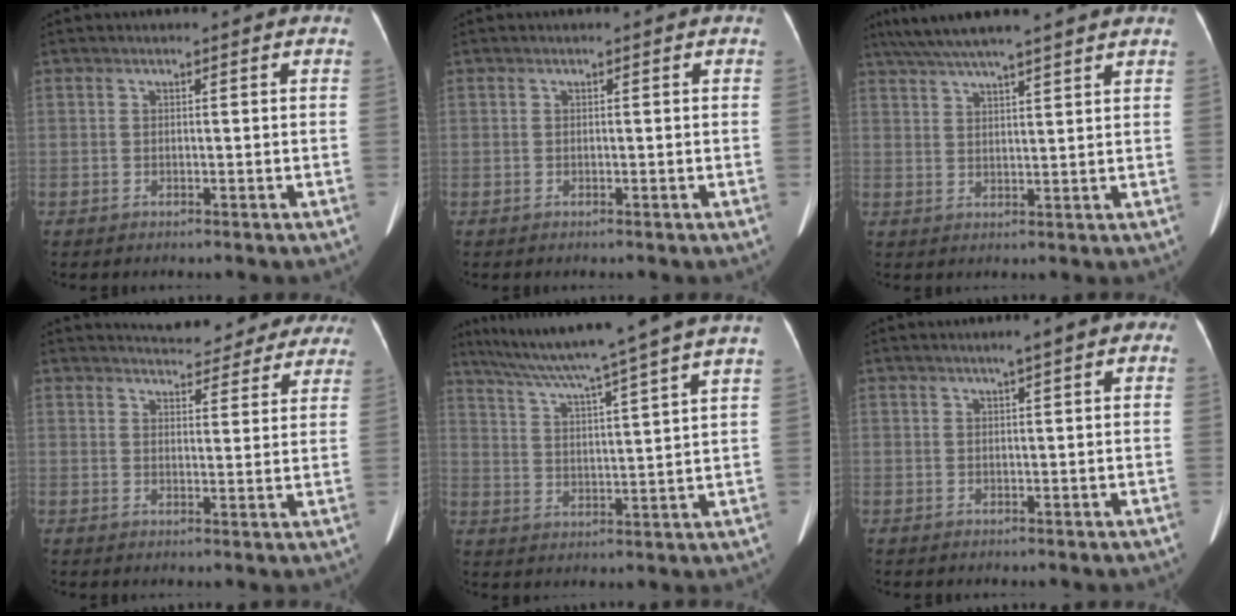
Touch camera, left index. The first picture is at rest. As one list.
[{"total": 0.0}, {"total": 13.1, "force": [11.1, -0.2, 6.8], "torque": [-0.121, 0.041, 0.160]}, {"total": 13.6, "force": [12.7, 4.0, 3.0], "torque": [-0.010, 0.003, 0.136]}, {"total": 17.0, "force": [14.1, -2.5, 9.2], "torque": [-0.156, -0.007, 0.202]}, {"total": 3.9, "force": [1.8, 0.7, 3.4], "torque": [-0.040, 0.018, 0.018]}]